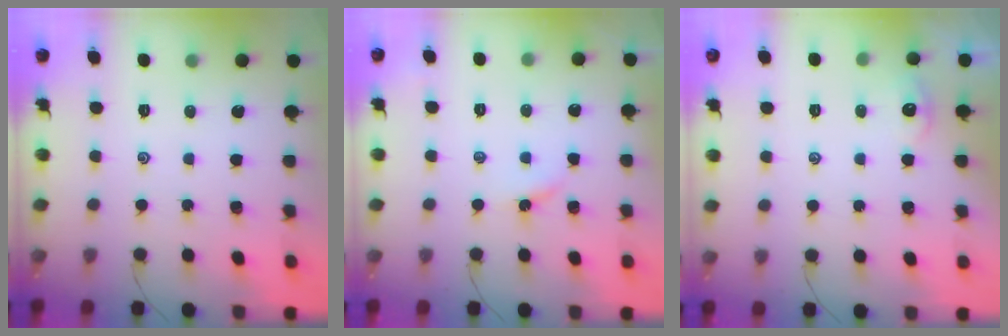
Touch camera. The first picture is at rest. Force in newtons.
{"total": 2.8, "press": 2.7, "slide": 0.4}
{"total": 2.7, "press": 2.7, "slide": 0.3}